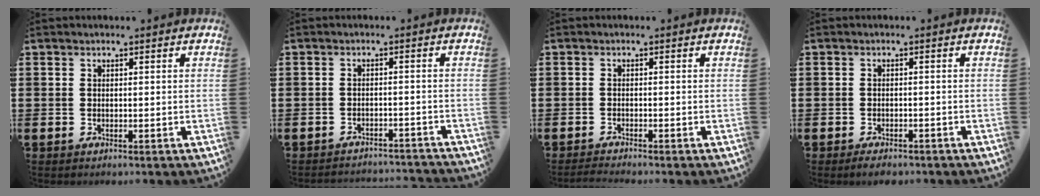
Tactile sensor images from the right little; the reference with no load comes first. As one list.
[{"total": 1.9, "force": [-1.9, -0.1, -0.1], "torque": [-0.004, 0.004, -0.041]}, {"total": 1.0, "force": [-0.9, -0.1, 0.3], "torque": [-0.005, -0.001, -0.019]}, {"total": 1.3, "force": [-1.1, 0.3, 0.5], "torque": [-0.011, 0.001, -0.023]}]